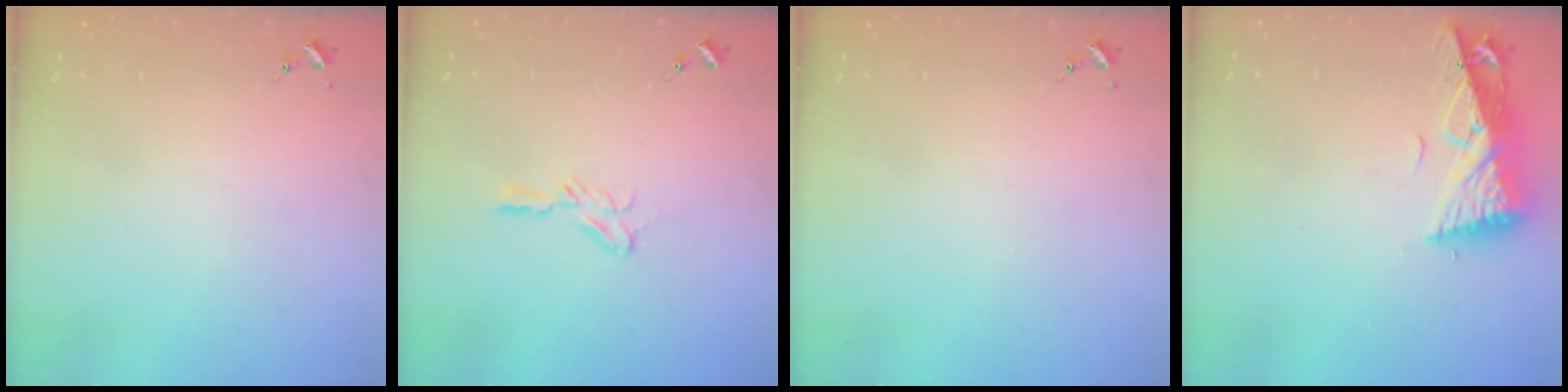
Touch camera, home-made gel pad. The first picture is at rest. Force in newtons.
{"total": 6.9, "press": 6.9, "slide": 0.6}
{"total": 0.0}
{"total": 10.6, "press": 10.5, "slide": 1.4}